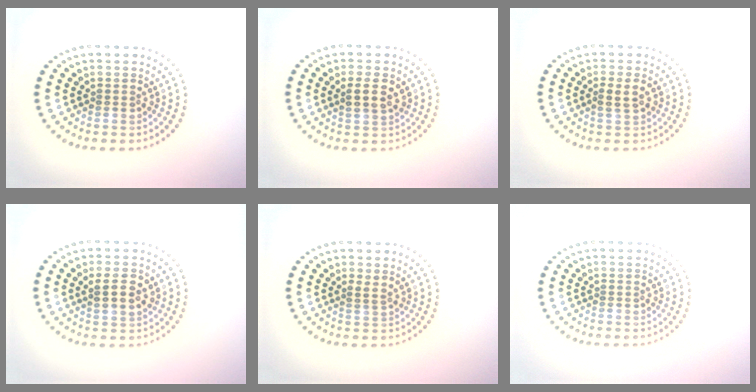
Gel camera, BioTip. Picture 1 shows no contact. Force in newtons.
{"total": 1.9, "press": 1.8, "slide": 0.5}
{"total": 1.8, "press": 1.7, "slide": 0.6}
{"total": 2.8, "press": 2.8, "slide": 0.6}
{"total": 0.8, "press": 0.4, "slide": 0.7}
{"total": 0.0}